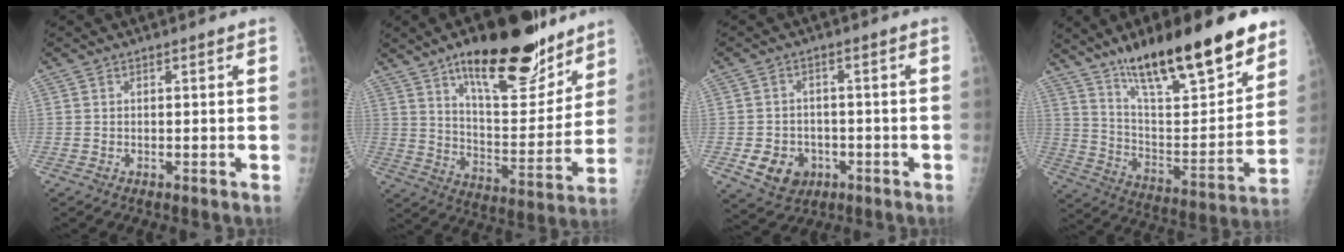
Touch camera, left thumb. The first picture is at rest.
{"total": 23.1, "force": [15.3, 8.6, 15.1], "torque": [-0.174, -0.076, 0.238]}
{"total": 7.3, "force": [-2.4, 6.0, 3.2], "torque": [-0.035, 0.013, -0.029]}
{"total": 26.4, "force": [18.0, 7.1, 18.0], "torque": [-0.250, -0.068, 0.296]}